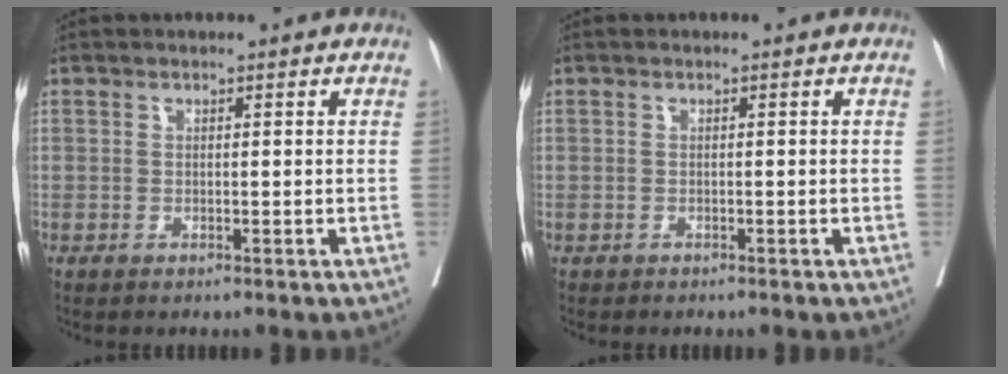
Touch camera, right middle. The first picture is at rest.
{"total": 0.6, "force": [-0.5, 0.3, 0.1], "torque": [-0.013, 0.000, -0.010]}